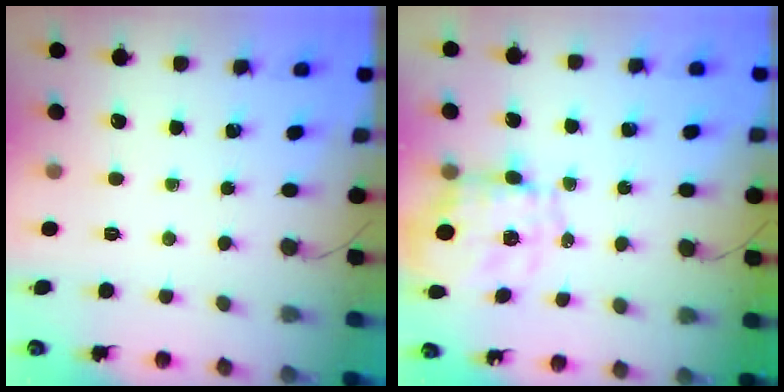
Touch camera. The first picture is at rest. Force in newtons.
{"total": 8.3, "press": 7.9, "slide": 2.4}